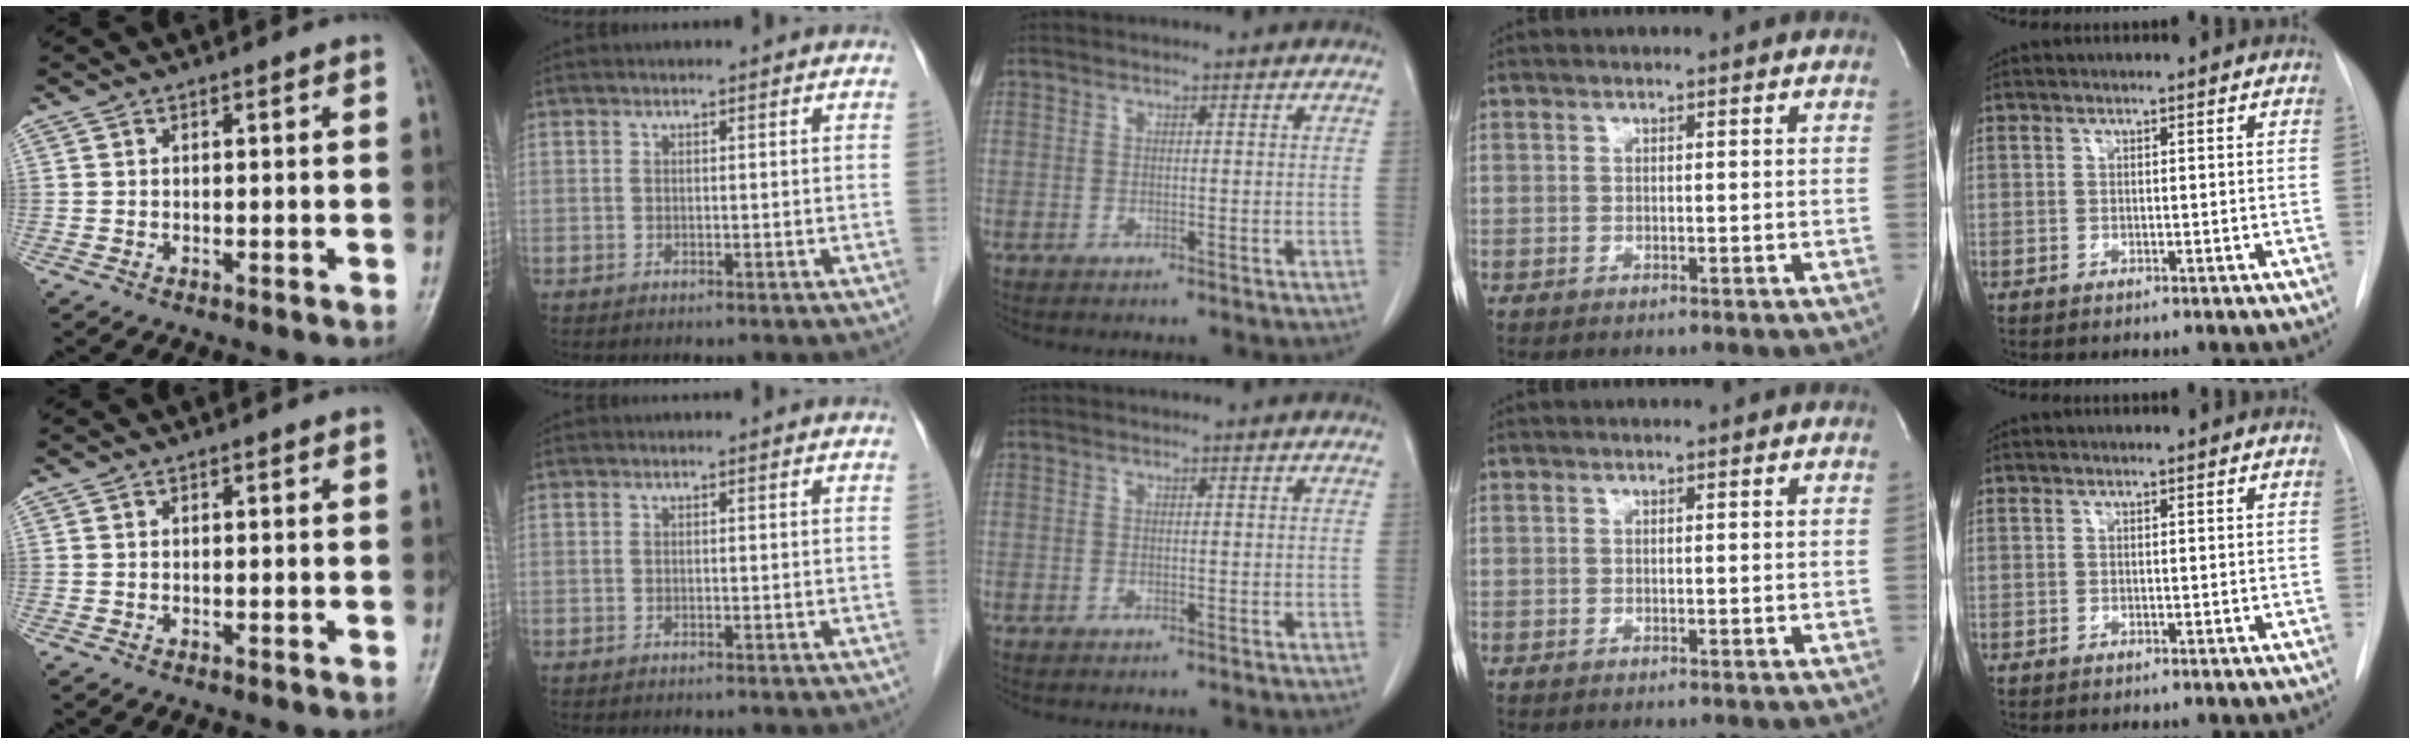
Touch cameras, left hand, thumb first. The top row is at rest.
{}